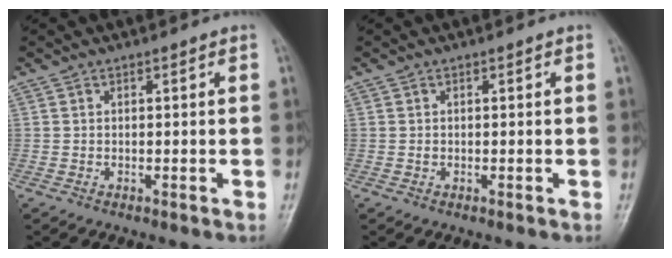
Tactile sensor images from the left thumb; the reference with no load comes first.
{"total": 0.6, "force": [0.0, 0.5, 0.3], "torque": [0.000, 0.002, -0.001]}